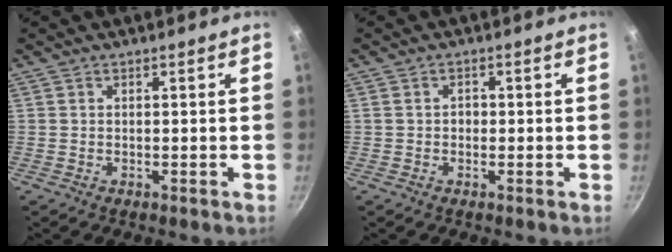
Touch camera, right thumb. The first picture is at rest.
{"total": 1.4, "force": [-0.2, 1.2, 0.8], "torque": [-0.007, 0.006, -0.005]}